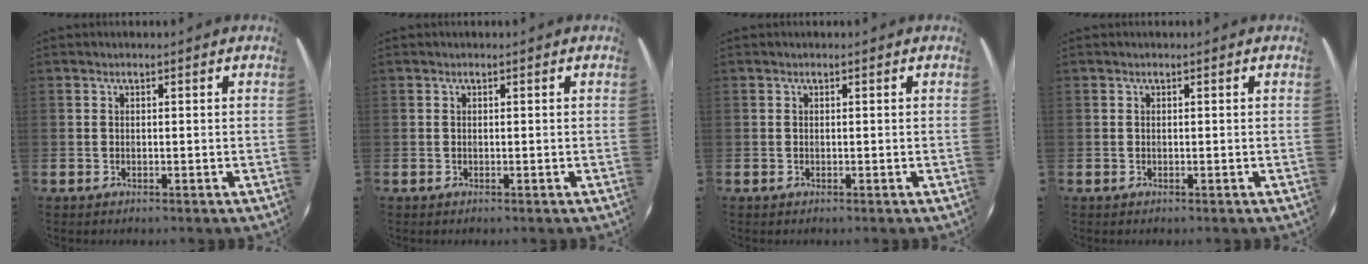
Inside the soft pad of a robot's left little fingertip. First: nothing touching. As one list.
[{"total": 0.0}, {"total": 0.0}, {"total": 0.0}]